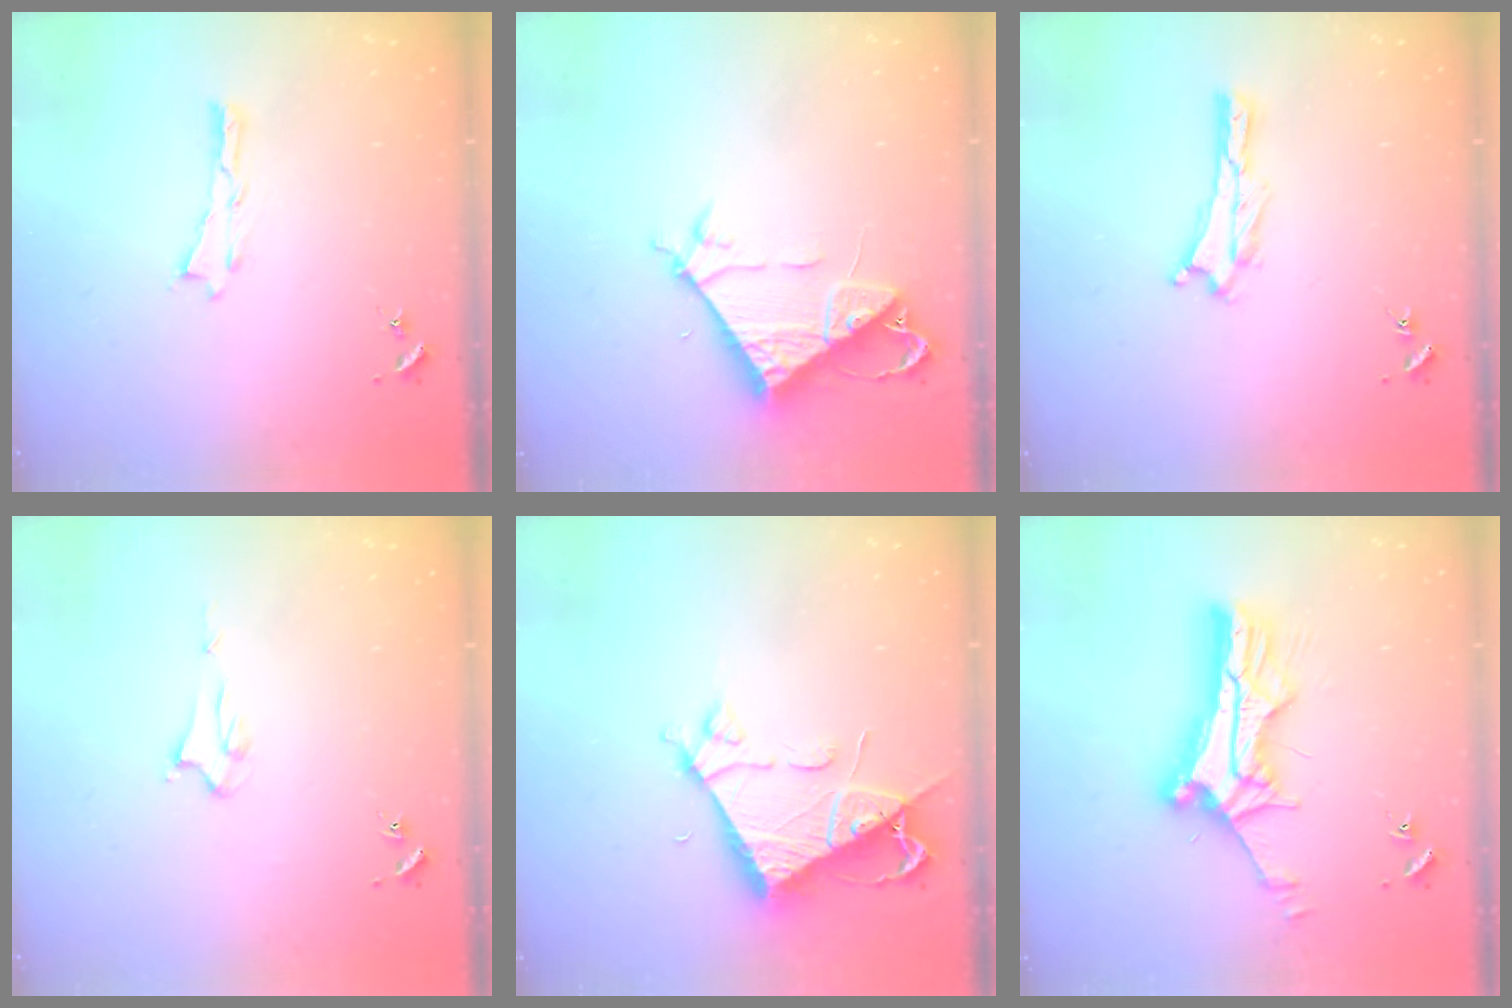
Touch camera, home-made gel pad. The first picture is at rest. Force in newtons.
{"total": 7.3, "press": 7.2, "slide": 0.7}
{"total": 0.0}
{"total": 1.9, "press": 1.9, "slide": 0.1}
{"total": 6.6, "press": 6.5, "slide": 0.6}
{"total": 11.6, "press": 11.6, "slide": 1.1}